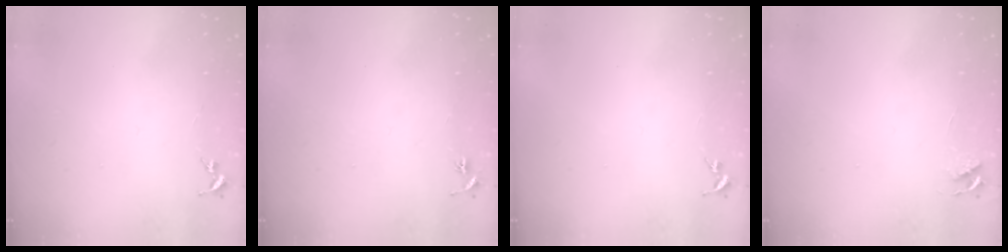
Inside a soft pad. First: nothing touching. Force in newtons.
{"total": 3.0, "press": 3.0, "slide": 0.3}
{"total": 0.0}
{"total": 3.5, "press": 3.4, "slide": 0.5}